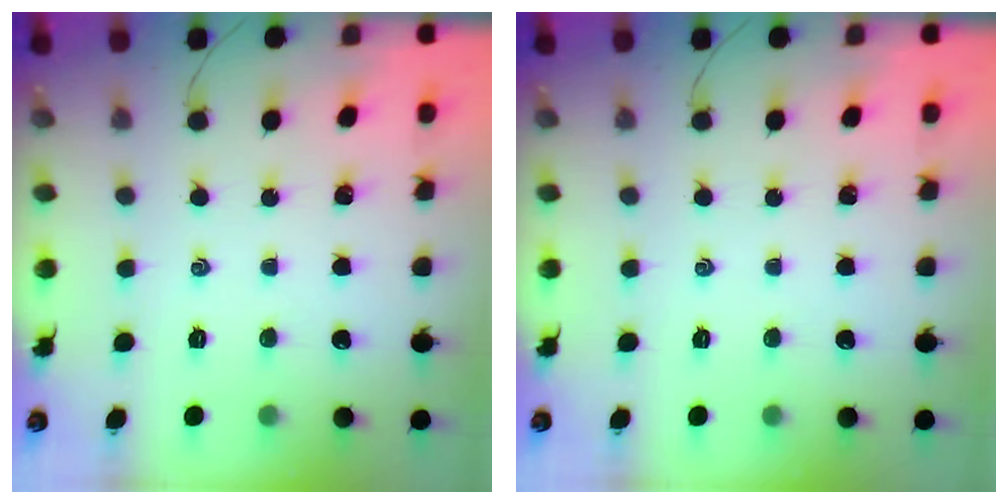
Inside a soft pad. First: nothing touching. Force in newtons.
{"total": 0.0}